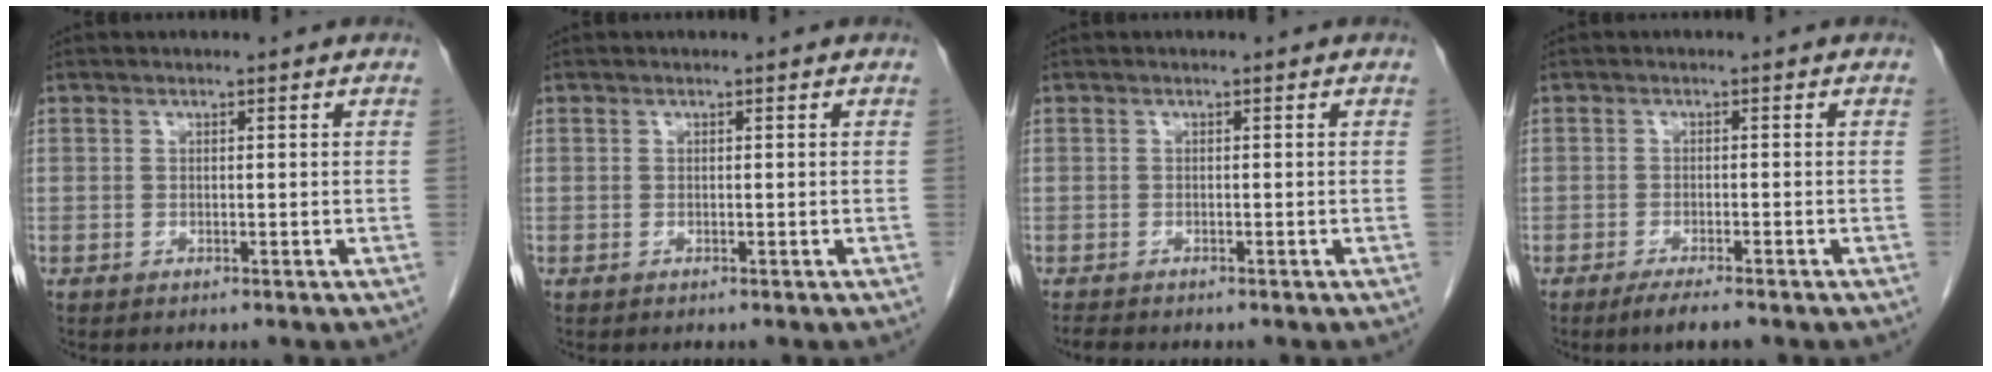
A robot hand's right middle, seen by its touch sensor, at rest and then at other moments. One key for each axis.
{"total": 0.0}
{"total": 0.9, "fx": -0.9, "fy": -0.1, "fz": 0.2, "tx": -0.012, "ty": -0.003, "tz": -0.017}
{"total": 3.2, "fx": -2.4, "fy": 0.2, "fz": 2.1, "tx": -0.038, "ty": -0.007, "tz": -0.042}